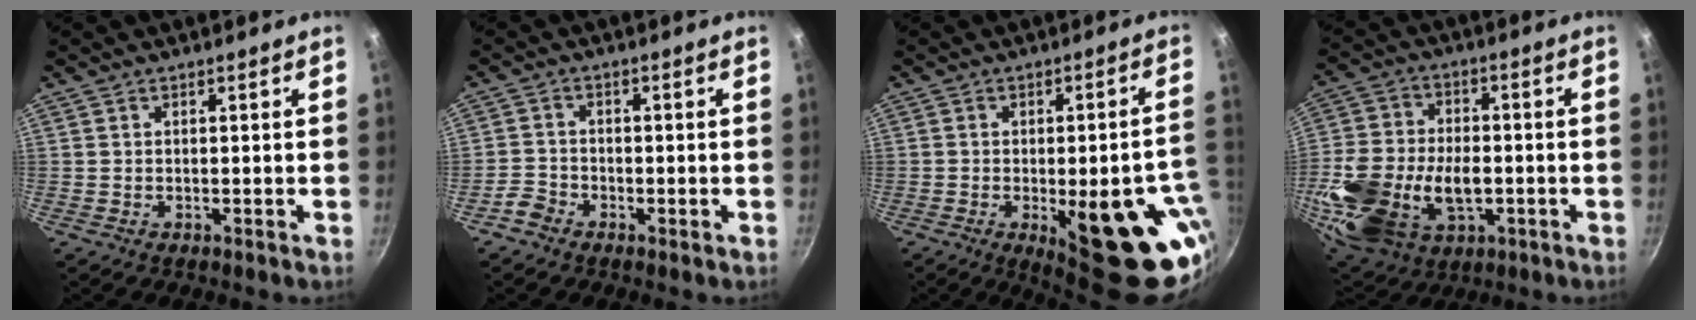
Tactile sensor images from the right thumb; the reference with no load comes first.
{"total": 2.9, "force": [-2.1, 1.9, 0.8], "torque": [-0.012, 0.021, -0.043]}
{"total": 22.5, "force": [-6.3, 8.0, 20.1], "torque": [-0.204, 0.005, -0.066]}
{"total": 23.0, "force": [-4.9, 15.1, 16.6], "torque": [-0.346, 0.009, -0.074]}